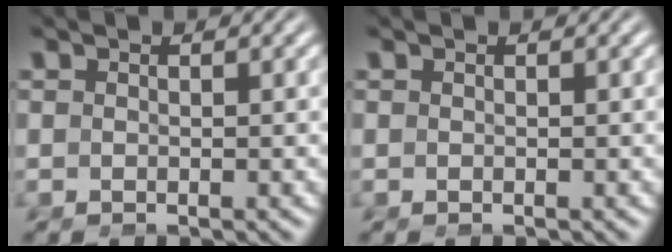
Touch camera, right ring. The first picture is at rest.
{"total": 0.0}